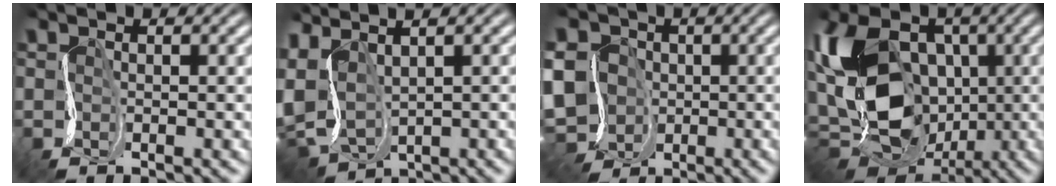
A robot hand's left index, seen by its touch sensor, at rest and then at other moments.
{"total": 6.0, "force": [0.5, 3.8, 4.7], "torque": [-0.122, 0.012, 0.044]}
{"total": 10.5, "force": [-2.8, 9.2, 4.1], "torque": [-0.095, -0.020, -0.078]}
{"total": 16.1, "force": [-1.3, 11.8, 10.9], "torque": [-0.217, -0.006, -0.021]}